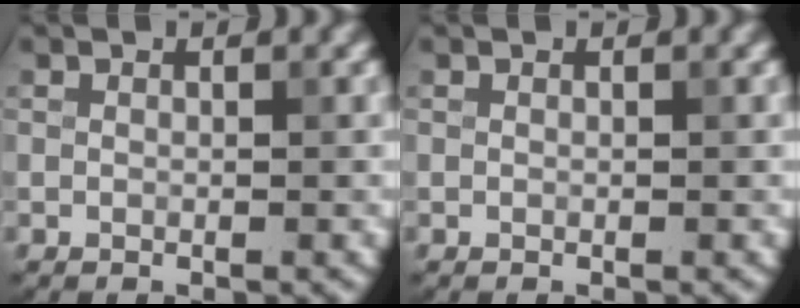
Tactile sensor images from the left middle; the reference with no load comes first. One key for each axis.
{"total": 0.0}